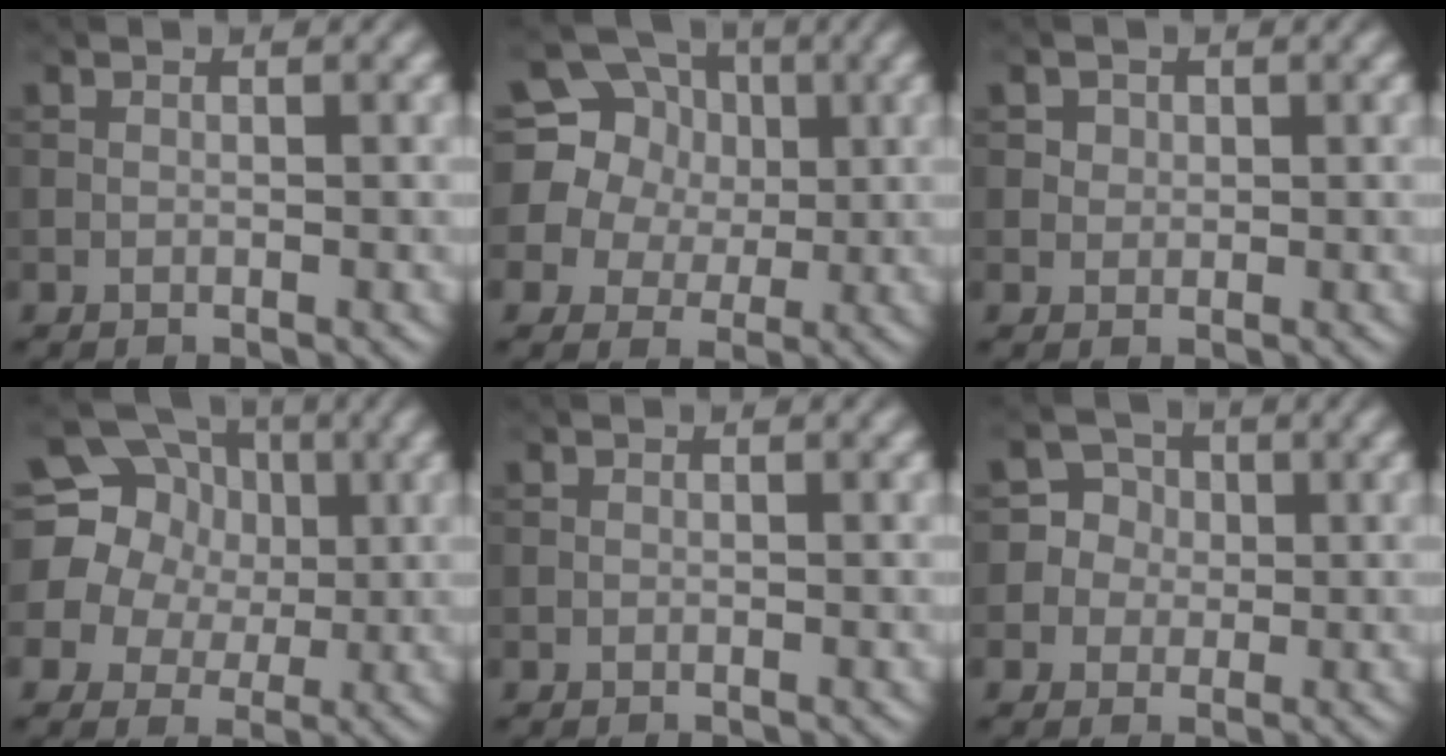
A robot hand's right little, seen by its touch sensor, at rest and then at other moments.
{"total": 11.8, "force": [3.8, 10.4, 4.1], "torque": [-0.128, 0.054, 0.064]}
{"total": 0.7, "force": [0.2, 0.7, 0.0], "torque": [0.000, -0.003, 0.017]}
{"total": 14.7, "force": [3.8, 13.2, 5.1], "torque": [-0.146, 0.058, 0.057]}
{"total": 0.0}
{"total": 3.5, "force": [-0.2, 3.5, 0.3], "torque": [0.011, 0.017, 0.001]}